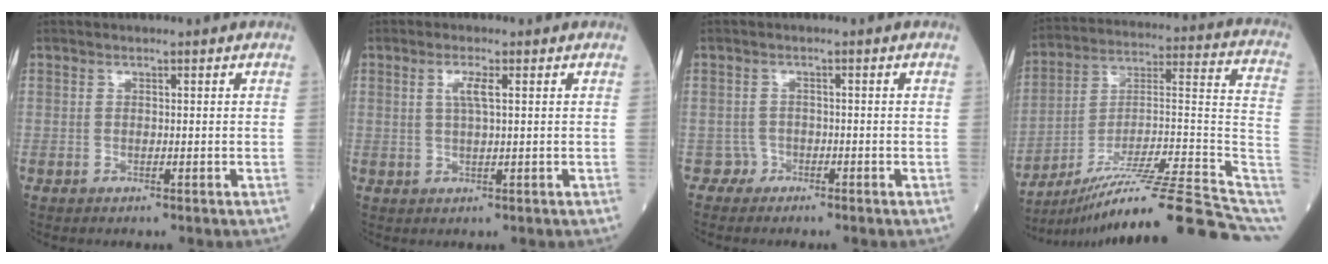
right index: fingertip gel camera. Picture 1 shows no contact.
{"total": 2.6, "force": [0.9, 0.1, 2.5], "torque": [-0.054, 0.002, 0.018]}
{"total": 1.4, "force": [-1.0, 0.7, -0.7], "torque": [0.018, 0.004, -0.018]}
{"total": 24.8, "force": [-18.2, 0.3, 16.8], "torque": [-0.175, 0.032, -0.286]}